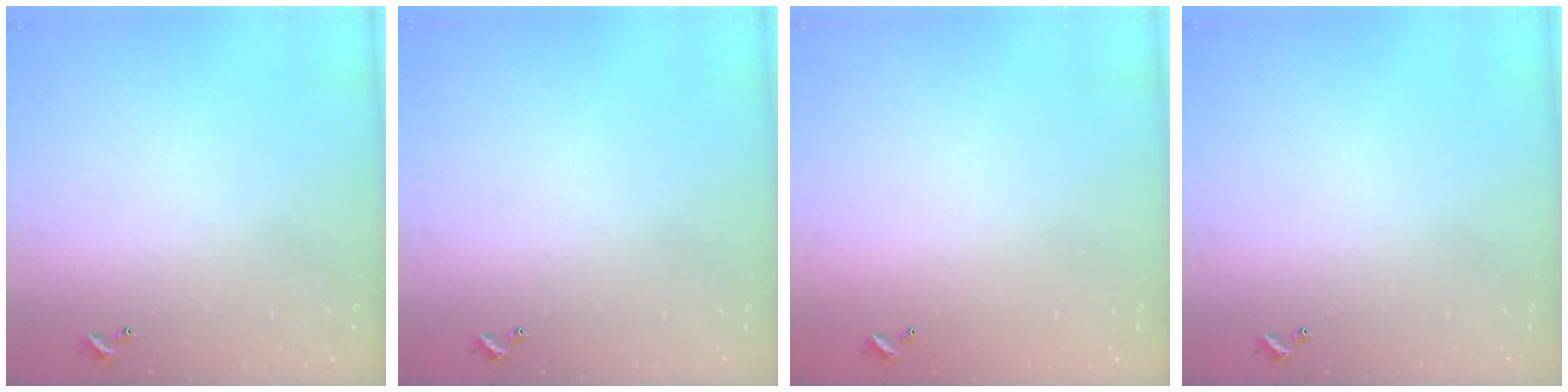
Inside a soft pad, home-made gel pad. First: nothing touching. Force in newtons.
{"total": 0.0}
{"total": 2.8, "press": 2.8, "slide": 0.1}
{"total": 0.0}